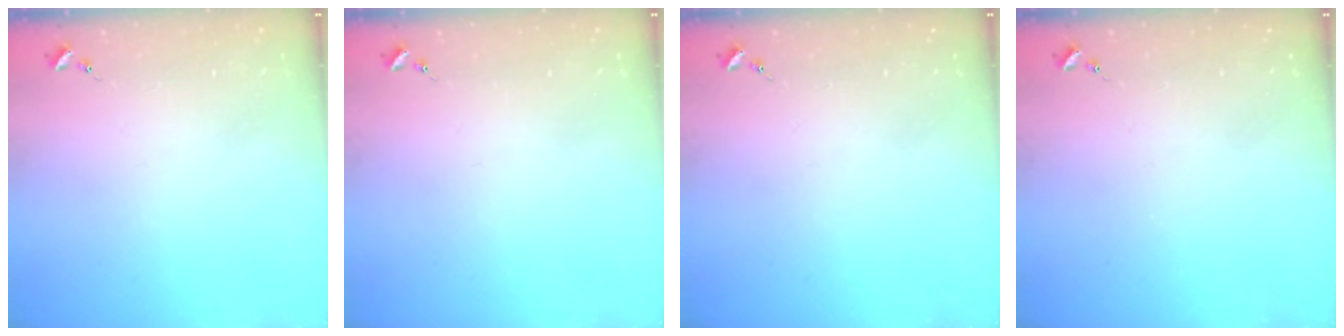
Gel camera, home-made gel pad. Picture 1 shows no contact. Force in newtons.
{"total": 0.0}
{"total": 0.0}
{"total": 0.0}